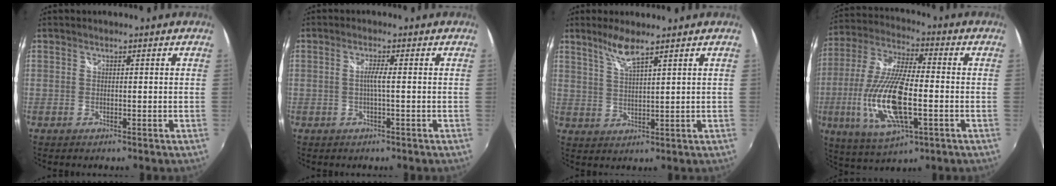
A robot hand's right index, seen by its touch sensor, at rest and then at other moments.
{"total": 1.9, "force": [-0.3, -0.4, 1.8], "torque": [-0.032, 0.000, -0.009]}
{"total": 4.6, "force": [3.5, 0.2, 3.1], "torque": [-0.064, 0.000, 0.071]}
{"total": 18.1, "force": [-4.2, 5.9, 16.5], "torque": [-0.346, -0.016, -0.075]}